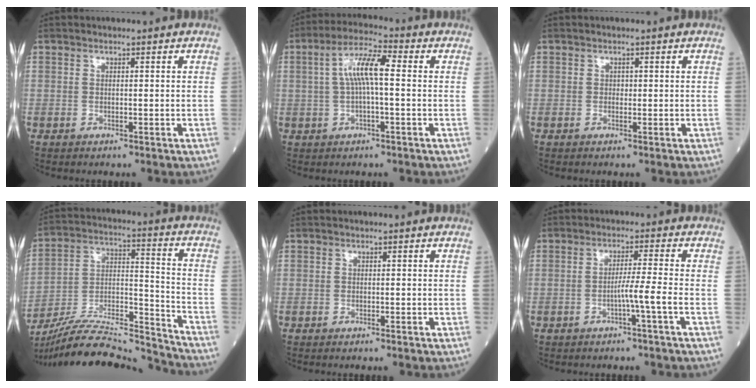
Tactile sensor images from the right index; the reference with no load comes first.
{"total": 7.3, "force": [0.7, 1.4, 7.1], "torque": [-0.143, 0.023, 0.010]}
{"total": 0.5, "force": [0.0, 0.4, 0.3], "torque": [-0.002, 0.002, -0.001]}
{"total": 22.5, "force": [-21.5, 1.0, 6.6], "torque": [-0.137, 0.008, -0.351]}
{"total": 0.9, "force": [-0.8, 0.0, 0.4], "torque": [-0.007, -0.001, -0.009]}
{"total": 3.6, "force": [-1.6, -1.3, 3.0], "torque": [-0.050, 0.002, -0.030]}